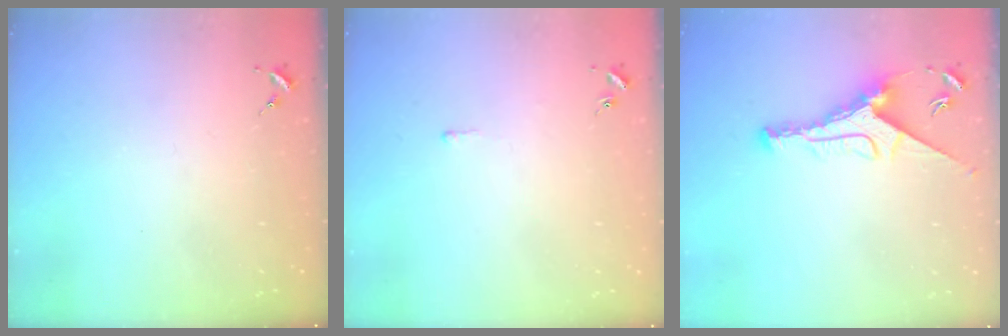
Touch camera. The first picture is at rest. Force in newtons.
{"total": 2.6, "press": 2.6, "slide": 0.4}
{"total": 9.2, "press": 9.2, "slide": 0.5}